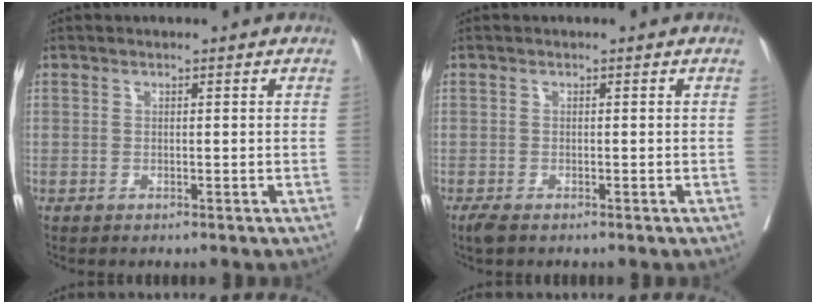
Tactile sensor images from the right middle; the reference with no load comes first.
{"total": 1.6, "force": [-1.2, 0.5, 1.0], "torque": [-0.023, -0.007, -0.021]}